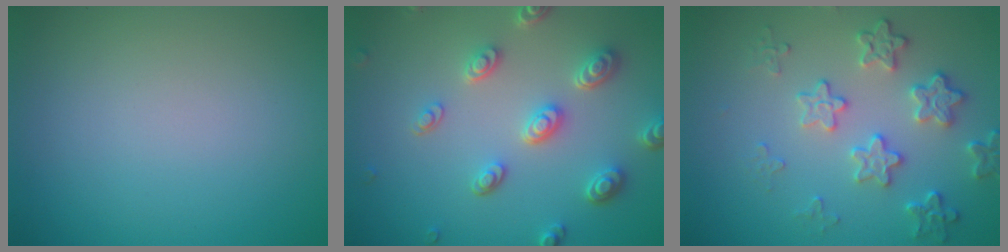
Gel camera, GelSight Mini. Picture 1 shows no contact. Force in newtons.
{"total": 4.8, "press": 3.7, "slide": 3.0}
{"total": 4.0, "press": 3.5, "slide": 2.1}